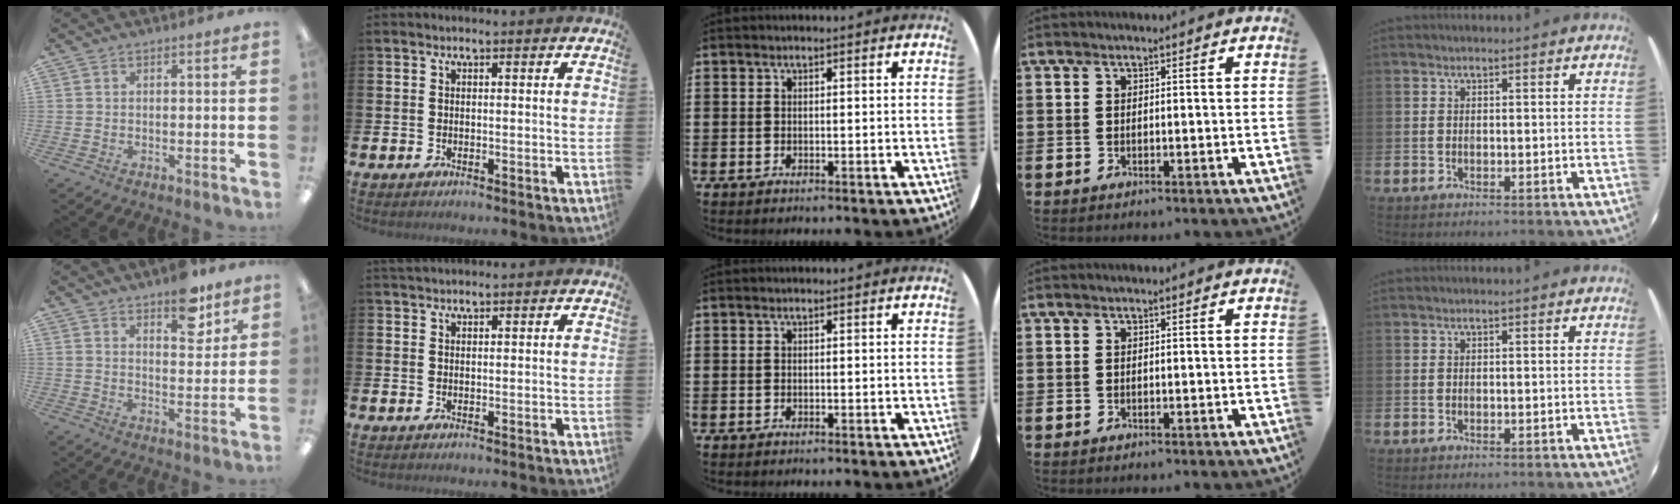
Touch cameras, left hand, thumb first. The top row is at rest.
{"thumb": {"total": 9.3, "force": [6.5, 4.3, 5.1], "torque": [-0.046, -0.041, 0.106]}, "index": {"total": 1.4, "force": [1.4, 0.3, 0.2], "torque": [0.007, -0.001, 0.023]}}